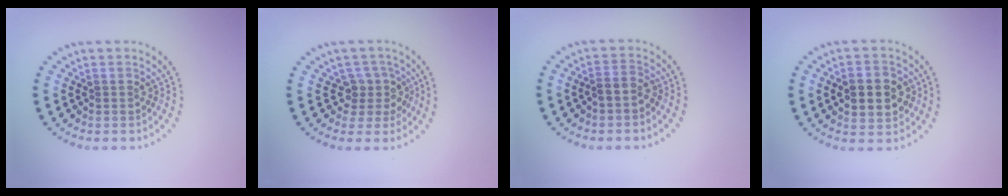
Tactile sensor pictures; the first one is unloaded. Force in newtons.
{"total": 2.4, "press": 1.9, "slide": 1.5}
{"total": 1.2, "press": 0.9, "slide": 0.8}
{"total": 4.8, "press": 4.7, "slide": 0.3}